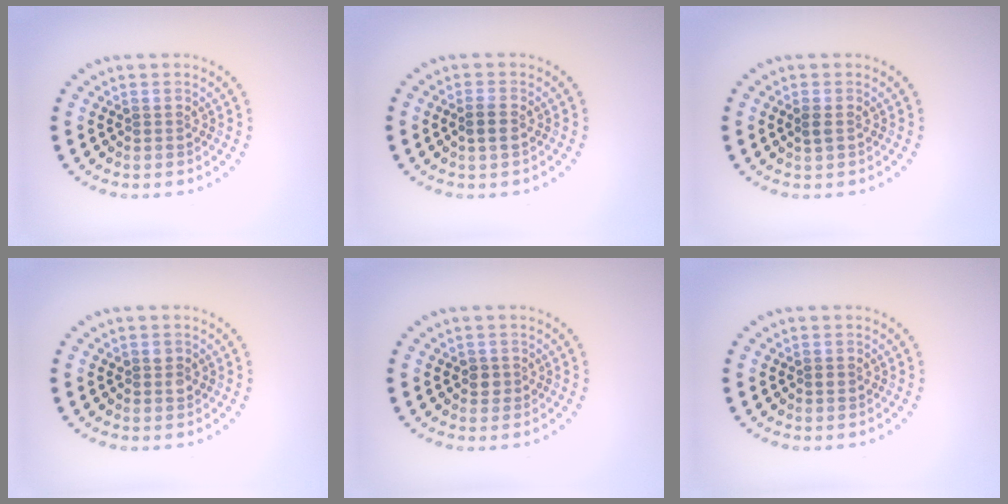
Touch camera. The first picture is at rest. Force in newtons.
{"total": 1.3, "press": 1.2, "slide": 0.6}
{"total": 1.0, "press": 0.9, "slide": 0.1}
{"total": 1.2, "press": 1.0, "slide": 0.5}
{"total": 1.2, "press": 1.1, "slide": 0.5}
{"total": 0.7, "press": 0.7, "slide": 0.0}